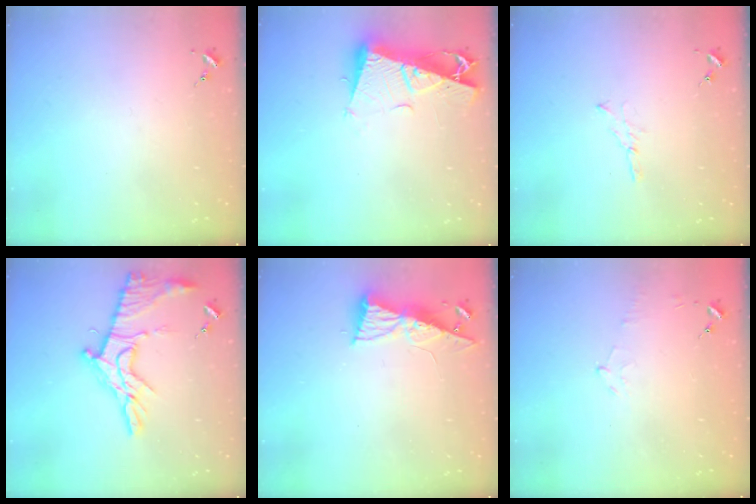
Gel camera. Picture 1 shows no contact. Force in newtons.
{"total": 12.3, "press": 12.2, "slide": 1.4}
{"total": 2.6, "press": 2.6, "slide": 0.3}
{"total": 16.7, "press": 16.6, "slide": 1.1}
{"total": 8.3, "press": 8.3, "slide": 0.7}
{"total": 4.7, "press": 4.5, "slide": 1.5}